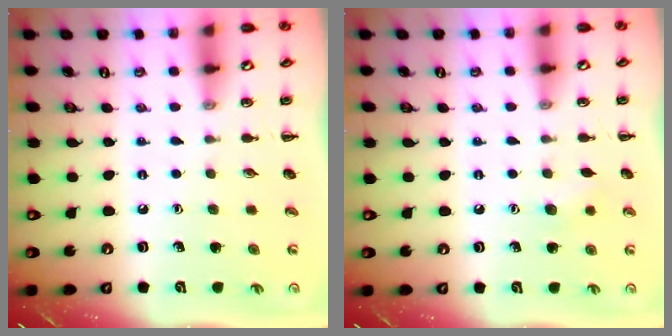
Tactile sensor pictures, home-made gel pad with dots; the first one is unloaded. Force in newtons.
{"total": 5.9, "press": 5.7, "slide": 1.7}